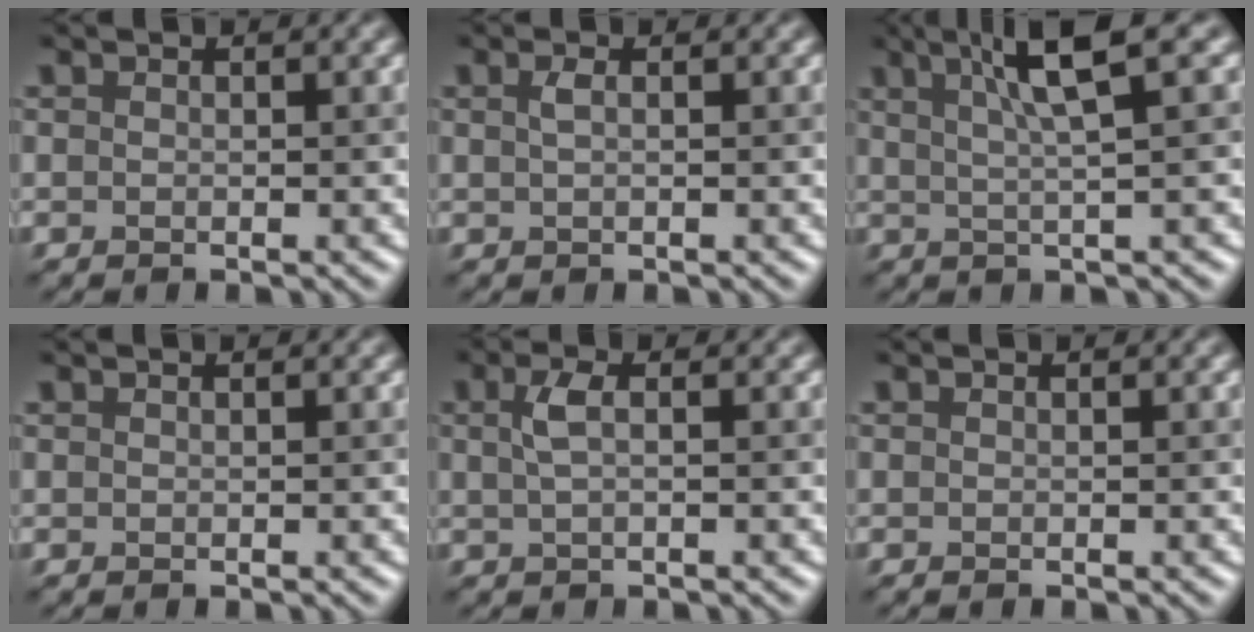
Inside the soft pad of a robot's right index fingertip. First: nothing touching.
{"total": 0.8, "force": [0.2, 0.2, 0.7], "torque": [-0.015, 0.009, 0.009]}
{"total": 5.2, "force": [2.3, 0.6, 4.6], "torque": [-0.067, 0.014, 0.039]}
{"total": 0.0}
{"total": 1.7, "force": [0.4, 0.5, 1.6], "torque": [-0.034, 0.011, 0.011]}
{"total": 0.0}